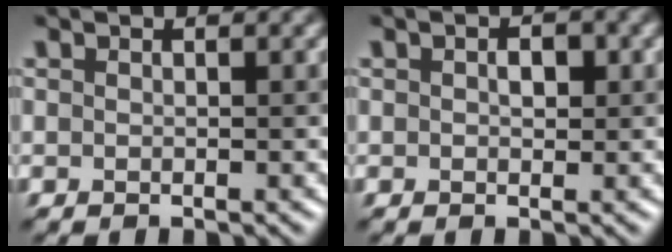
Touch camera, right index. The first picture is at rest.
{"total": 1.4, "force": [0.4, 0.9, 1.0], "torque": [-0.015, 0.004, 0.005]}